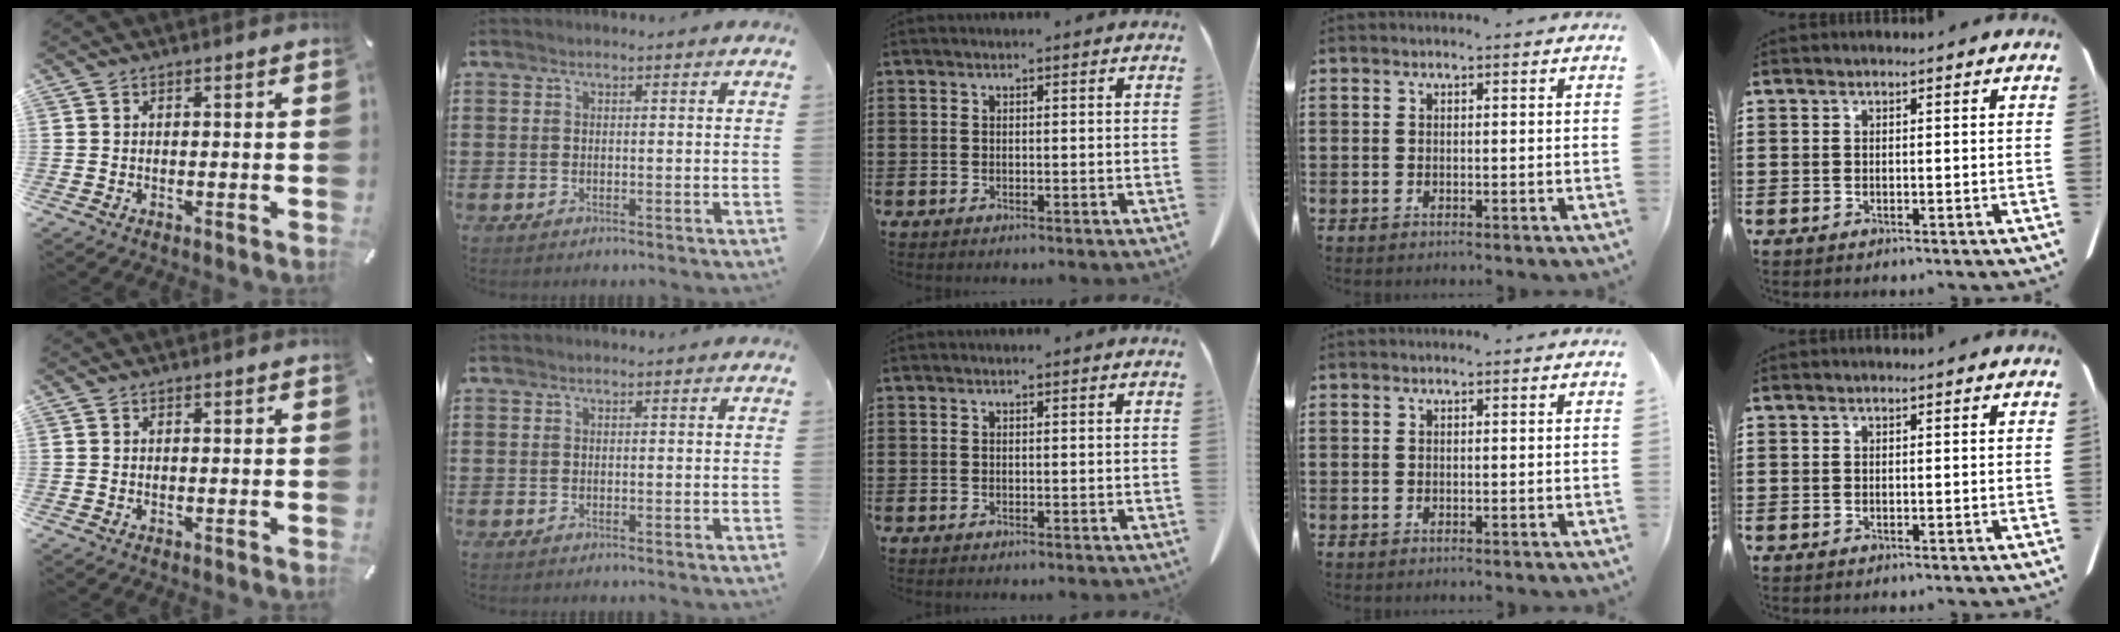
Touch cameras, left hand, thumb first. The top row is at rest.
{}